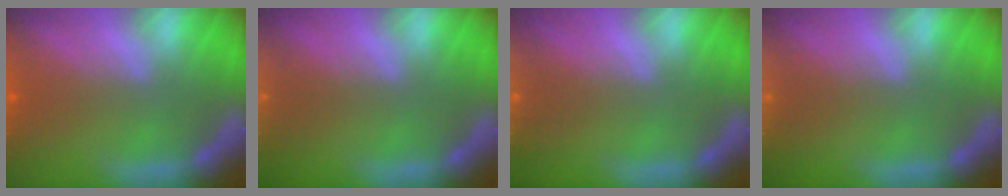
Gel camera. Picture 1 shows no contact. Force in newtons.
{"total": 8.5}
{"total": 10.0}
{"total": 3.9}